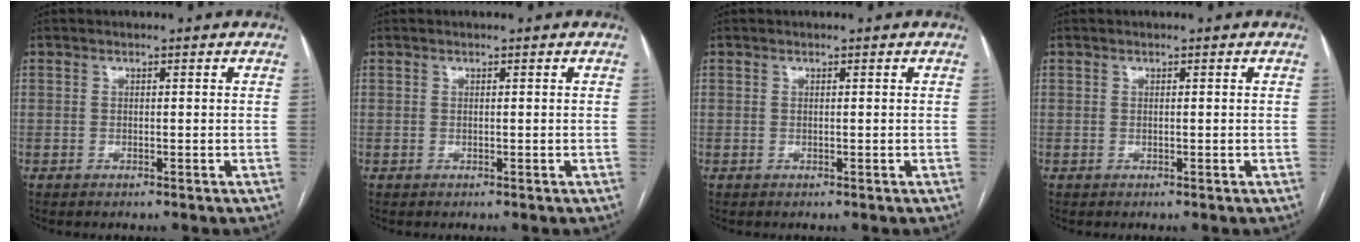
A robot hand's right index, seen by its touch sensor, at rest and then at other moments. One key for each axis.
{"total": 0.0}
{"total": 0.0}
{"total": 0.0}